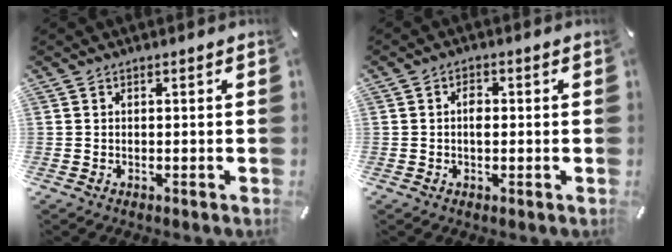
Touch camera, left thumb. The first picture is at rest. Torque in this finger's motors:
{"motor_torque": [0.05, -0.03, 0.00, -0.03, 0.01]}